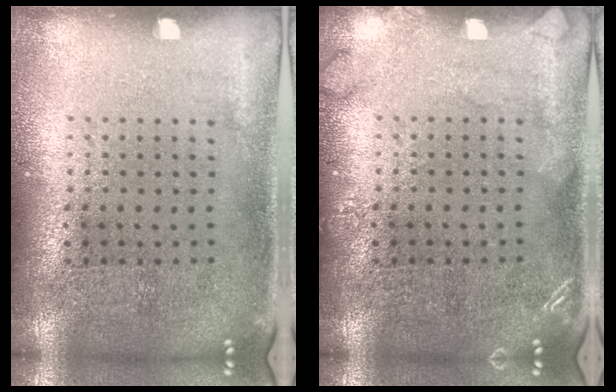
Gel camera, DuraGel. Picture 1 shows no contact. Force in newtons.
{"total": 1.5, "press": 1.5, "slide": 0.2}